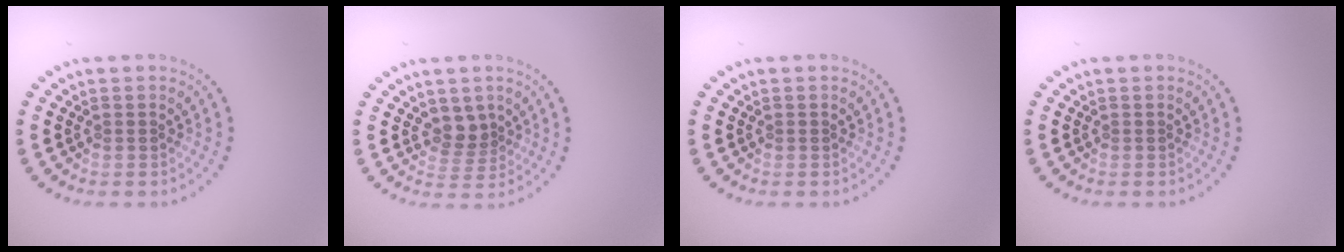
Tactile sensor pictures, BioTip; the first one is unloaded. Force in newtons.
{"total": 2.1, "press": 1.7, "slide": 1.3}
{"total": 0.0}
{"total": 0.0}